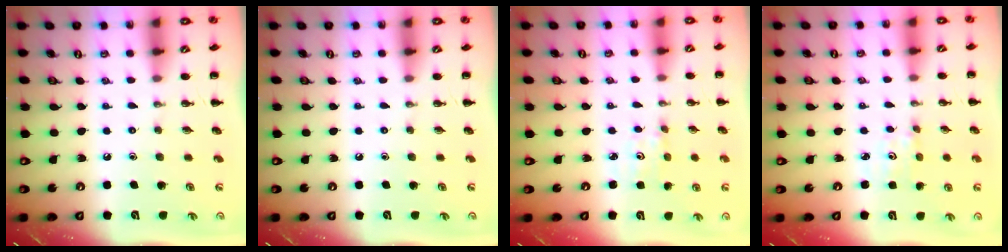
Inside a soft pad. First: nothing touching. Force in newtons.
{"total": 0.0}
{"total": 1.8, "press": 1.7, "slide": 0.6}
{"total": 1.8, "press": 1.7, "slide": 0.6}